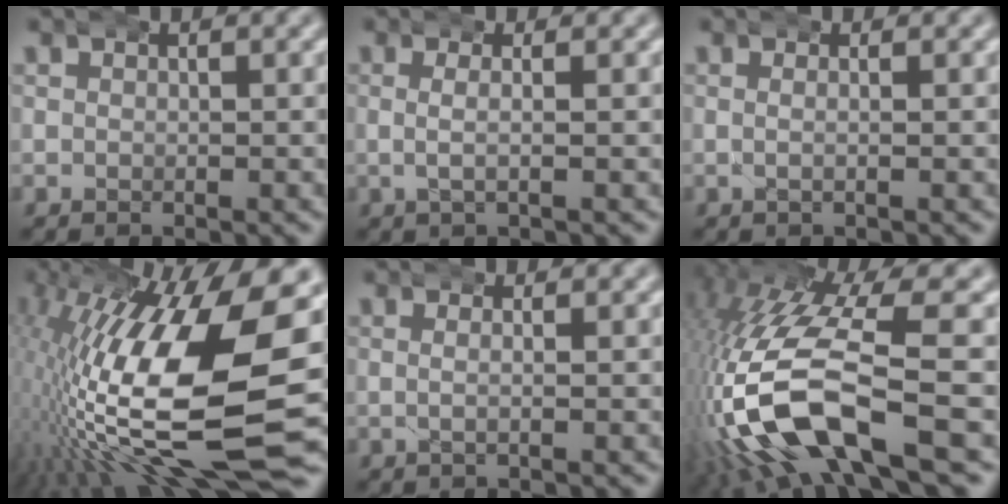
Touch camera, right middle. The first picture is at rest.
{"total": 1.8, "force": [0.0, 0.3, 1.7], "torque": [-0.034, 0.007, -0.002]}
{"total": 0.7, "force": [0.0, -0.3, 0.6], "torque": [-0.010, 0.003, -0.003]}
{"total": 19.0, "force": [-1.9, 7.5, 17.3], "torque": [-0.281, -0.003, -0.016]}
{"total": 0.9, "force": [-0.1, -0.2, 0.9], "torque": [-0.015, 0.005, -0.004]}
{"total": 11.4, "force": [-2.2, 5.5, 9.8], "torque": [-0.239, -0.030, -0.022]}